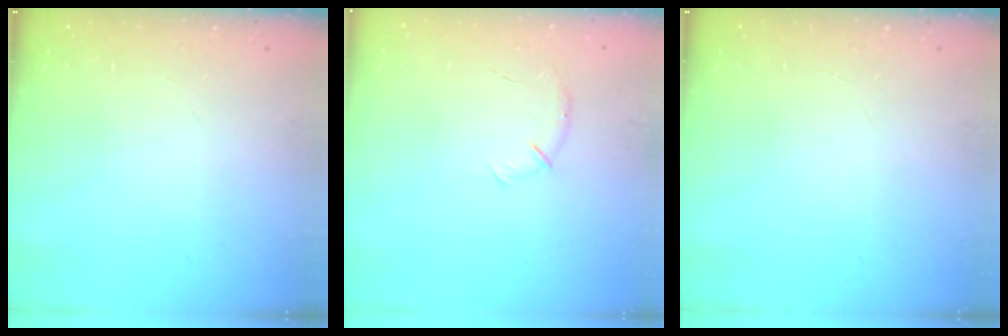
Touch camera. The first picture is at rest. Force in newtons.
{"total": 4.3, "press": 4.1, "slide": 1.1}
{"total": 0.0}